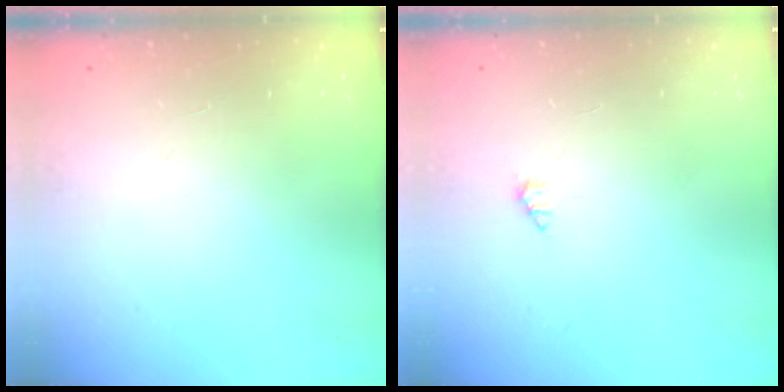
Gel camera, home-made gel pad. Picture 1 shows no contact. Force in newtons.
{"total": 1.0, "press": 1.0, "slide": 0.2}